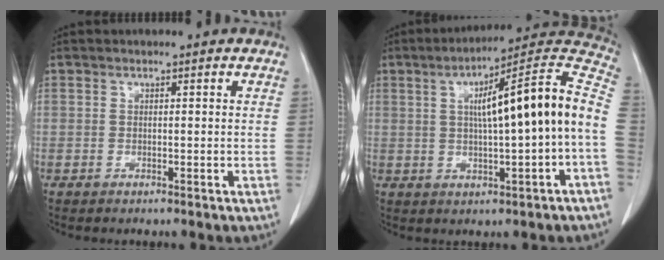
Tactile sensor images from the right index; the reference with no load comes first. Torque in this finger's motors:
{"motor_torque": [1.60, -0.54, 0.78, 0.21]}